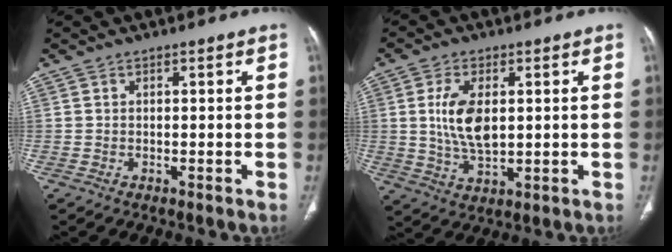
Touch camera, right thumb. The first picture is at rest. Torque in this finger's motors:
{"motor_torque": [1.58, 2.72, 1.37, -0.40, 0.34]}